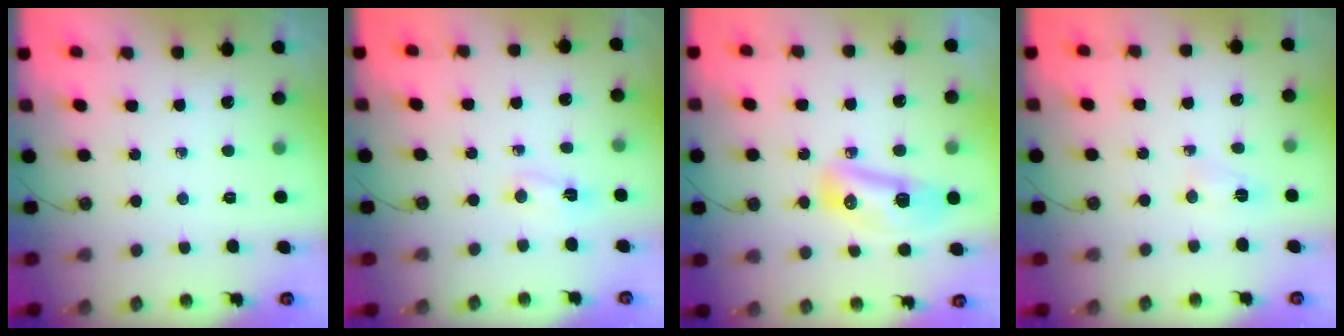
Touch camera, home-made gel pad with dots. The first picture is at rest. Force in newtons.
{"total": 2.4, "press": 2.3, "slide": 0.7}
{"total": 11.4, "press": 10.8, "slide": 3.8}
{"total": 2.7, "press": 2.5, "slide": 1.1}